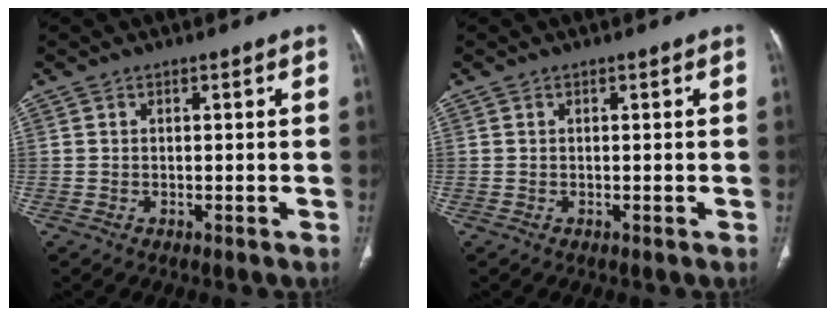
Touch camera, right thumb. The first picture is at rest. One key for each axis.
{"total": 0.0}